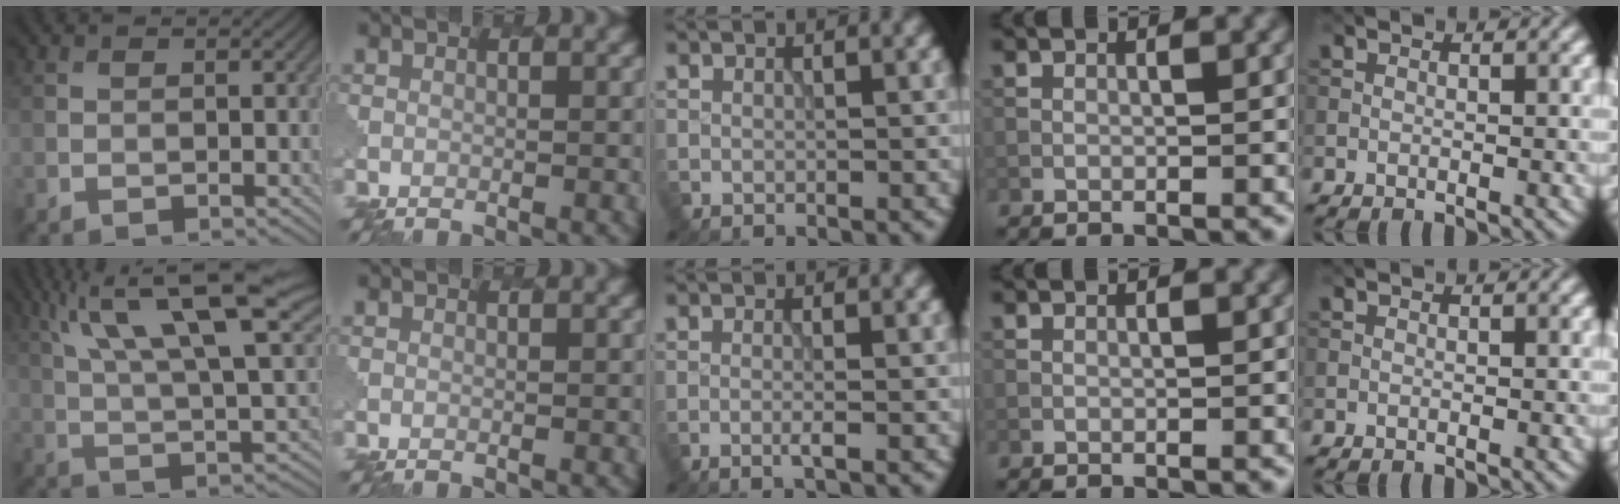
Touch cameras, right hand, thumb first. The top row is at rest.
{"thumb": {"total": 18.5, "force": [9.0, 5.8, 15.1], "torque": [-0.261, 0.035, 0.154]}, "middle": {"total": 1.2, "force": [-0.4, 0.1, 1.1], "torque": [-0.019, -0.002, -0.012]}}